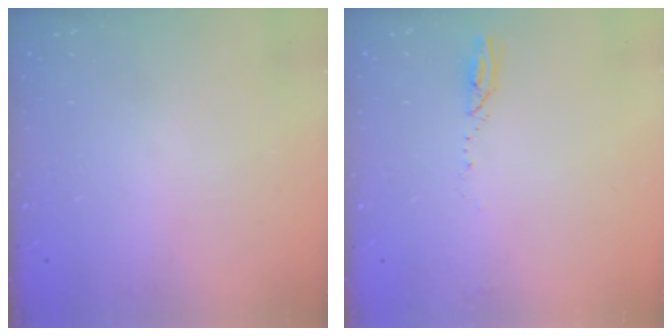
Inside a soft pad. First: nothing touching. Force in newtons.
{"total": 2.6, "press": 2.6, "slide": 0.3}